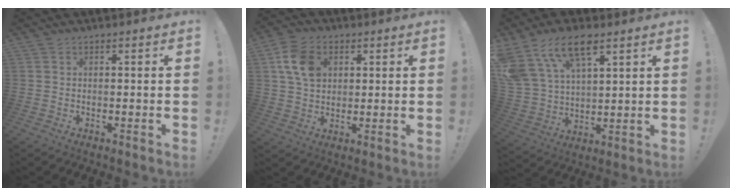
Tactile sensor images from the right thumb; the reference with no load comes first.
{"total": 11.2, "force": [3.3, 8.5, 6.5], "torque": [-0.108, 0.008, 0.067]}
{"total": 15.4, "force": [9.2, 8.0, 9.4], "torque": [-0.192, -0.044, 0.170]}